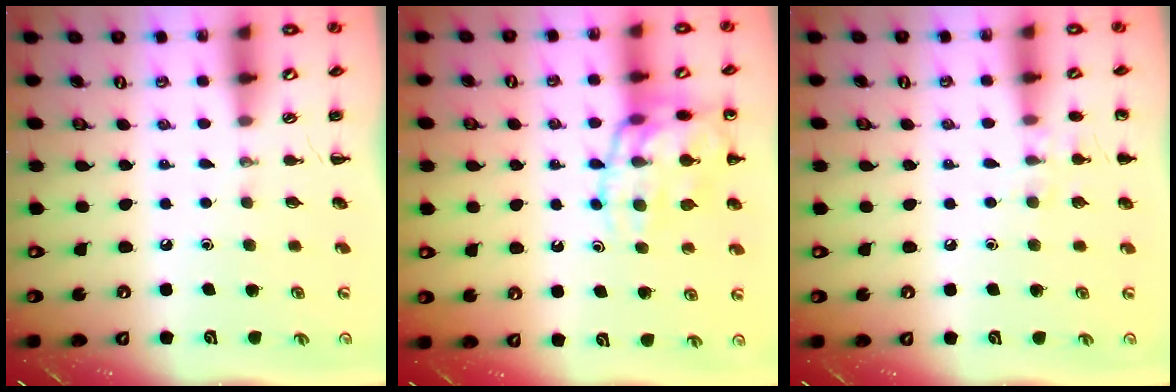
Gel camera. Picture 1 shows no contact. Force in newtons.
{"total": 16.8, "press": 16.6, "slide": 1.9}
{"total": 6.7, "press": 6.4, "slide": 2.0}